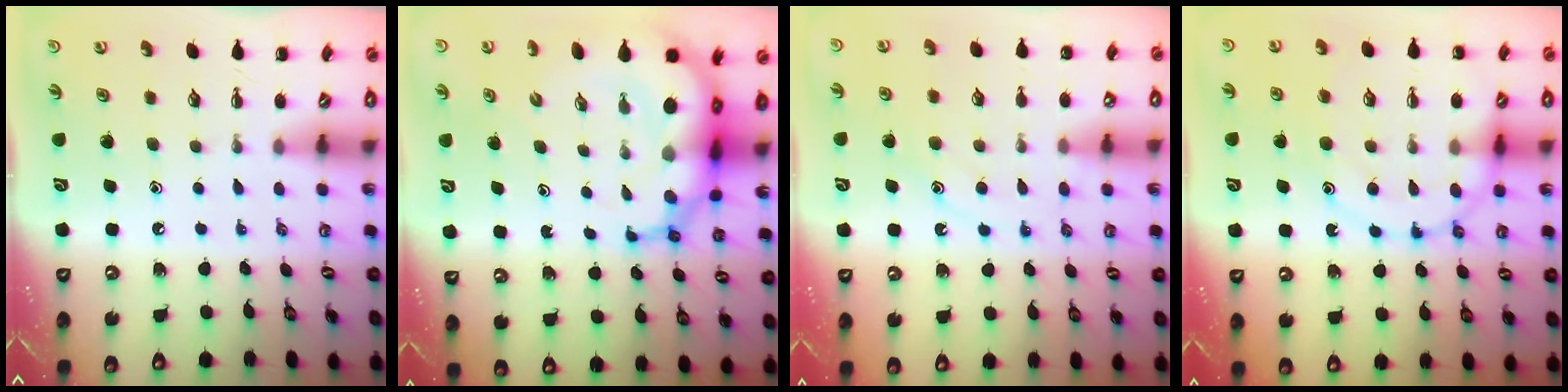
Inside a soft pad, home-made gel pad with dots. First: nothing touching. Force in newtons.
{"total": 13.3, "press": 12.9, "slide": 3.2}
{"total": 12.3, "press": 12.2, "slide": 0.8}
{"total": 15.3, "press": 15.2, "slide": 1.4}